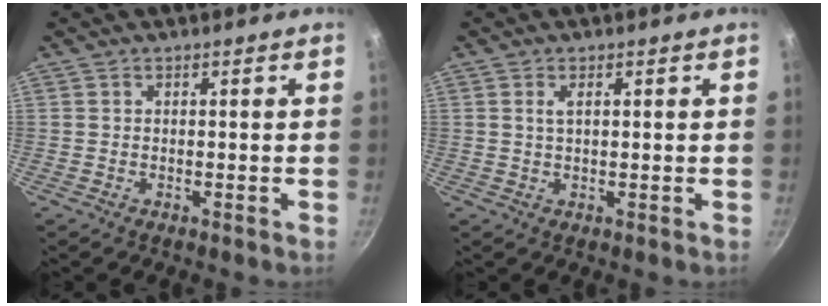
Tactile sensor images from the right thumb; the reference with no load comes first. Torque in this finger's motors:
{"motor_torque": [-0.25, -0.23, -0.22, 0.00, -0.05]}